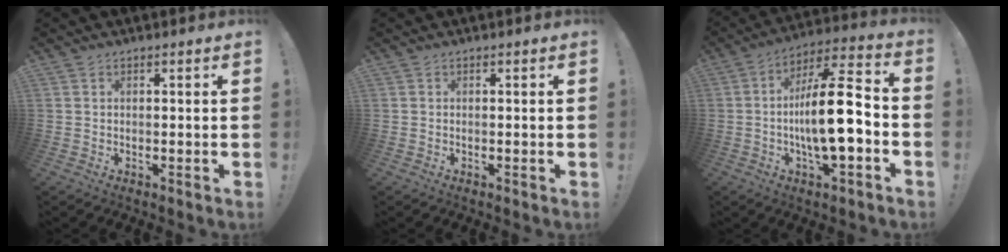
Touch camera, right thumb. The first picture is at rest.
{"total": 0.0}
{"total": 18.1, "force": [-2.8, 5.1, 17.1], "torque": [-0.296, 0.008, -0.050]}